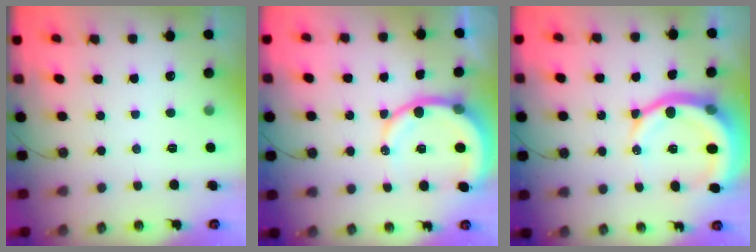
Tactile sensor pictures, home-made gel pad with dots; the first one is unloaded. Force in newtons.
{"total": 11.0, "press": 10.9, "slide": 1.4}
{"total": 13.4, "press": 13.3, "slide": 1.5}